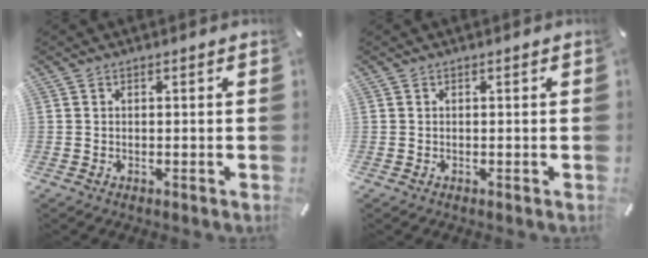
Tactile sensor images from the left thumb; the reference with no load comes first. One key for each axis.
{"total": 0.0}